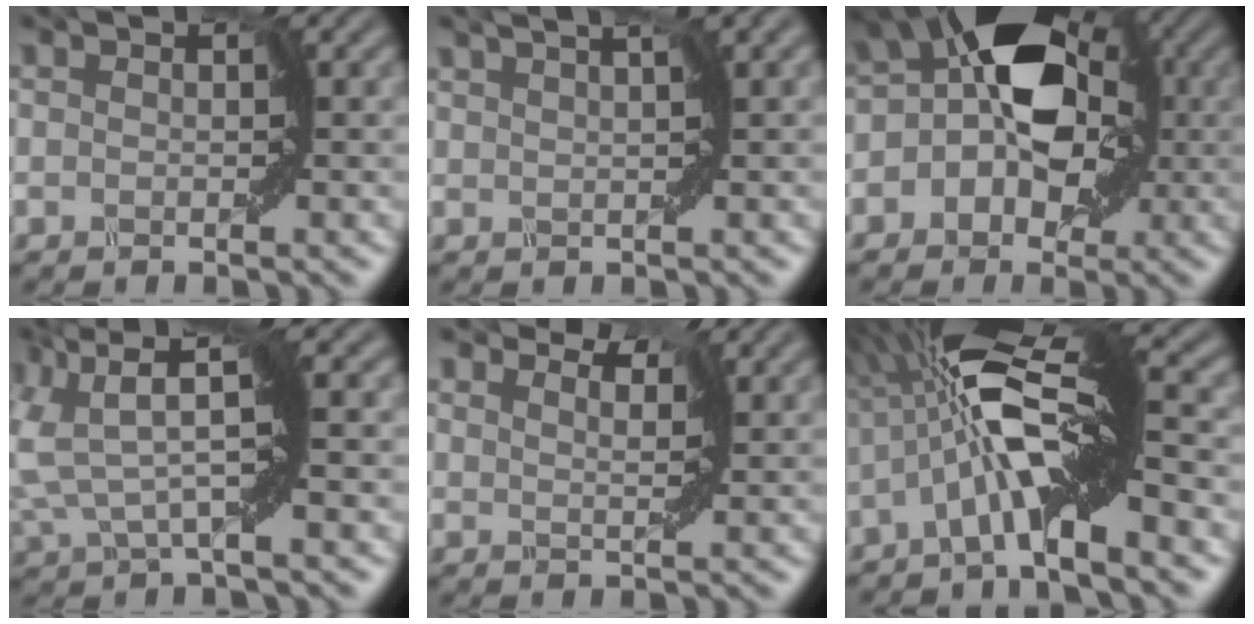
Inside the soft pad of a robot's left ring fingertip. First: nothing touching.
{"total": 1.9, "force": [1.0, -0.1, 1.6], "torque": [-0.033, 0.006, 0.018]}
{"total": 8.6, "force": [0.7, 5.2, 6.8], "torque": [-0.103, 0.014, 0.009]}
{"total": 4.3, "force": [1.8, 0.3, 3.9], "torque": [-0.101, 0.001, 0.037]}
{"total": 3.9, "force": [3.2, 1.2, 1.8], "torque": [-0.040, 0.010, 0.046]}
{"total": 9.3, "force": [-1.3, 1.5, 9.1], "torque": [-0.174, 0.017, -0.026]}